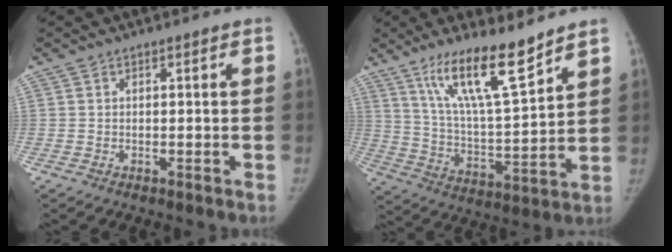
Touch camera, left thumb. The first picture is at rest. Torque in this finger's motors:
{"motor_torque": [0.26, 0.19, 1.50, -1.27, 0.12]}